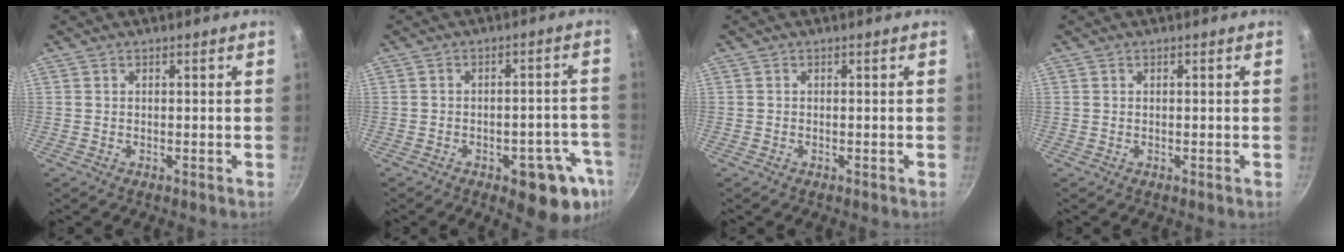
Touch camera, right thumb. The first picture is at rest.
{"total": 13.0, "force": [-6.3, 5.9, 9.8], "torque": [-0.059, 0.029, -0.076]}
{"total": 0.0}
{"total": 0.0}